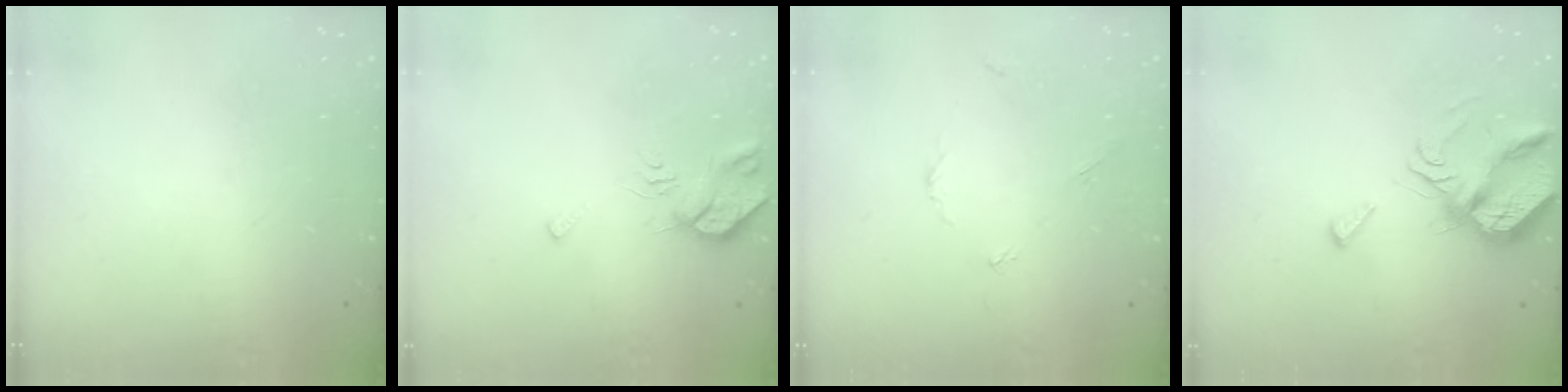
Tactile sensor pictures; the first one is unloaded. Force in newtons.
{"total": 7.4, "press": 7.4, "slide": 1.1}
{"total": 3.6, "press": 3.6, "slide": 0.4}
{"total": 7.5, "press": 7.5, "slide": 0.8}